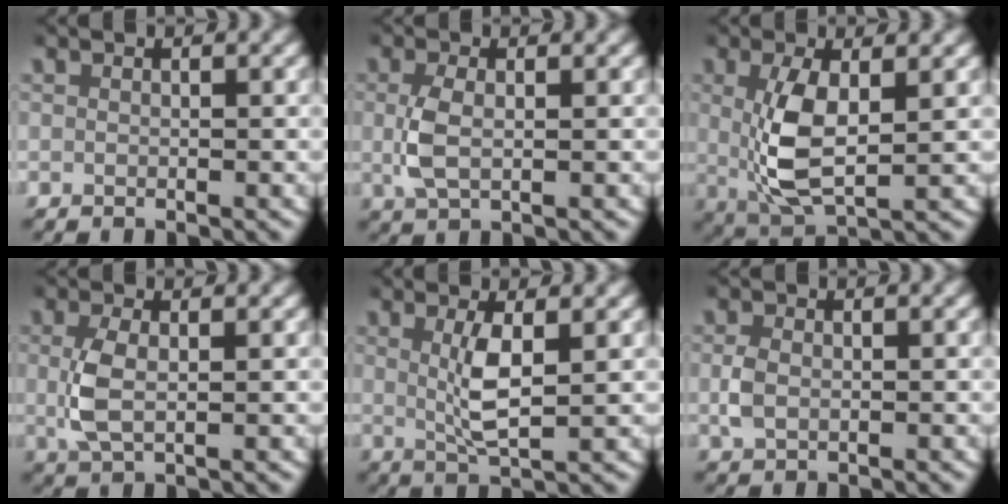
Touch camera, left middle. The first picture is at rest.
{"total": 2.8, "force": [0.1, 1.3, 2.4], "torque": [-0.065, -0.004, 0.007]}
{"total": 5.6, "force": [0.5, 2.5, 5.0], "torque": [-0.111, -0.010, 0.017]}
{"total": 3.3, "force": [0.2, 1.6, 2.9], "torque": [-0.075, -0.005, 0.008]}
{"total": 3.4, "force": [0.6, 0.6, 3.3], "torque": [-0.068, -0.009, 0.018]}
{"total": 1.9, "force": [0.0, 1.3, 1.3], "torque": [-0.038, -0.002, 0.002]}